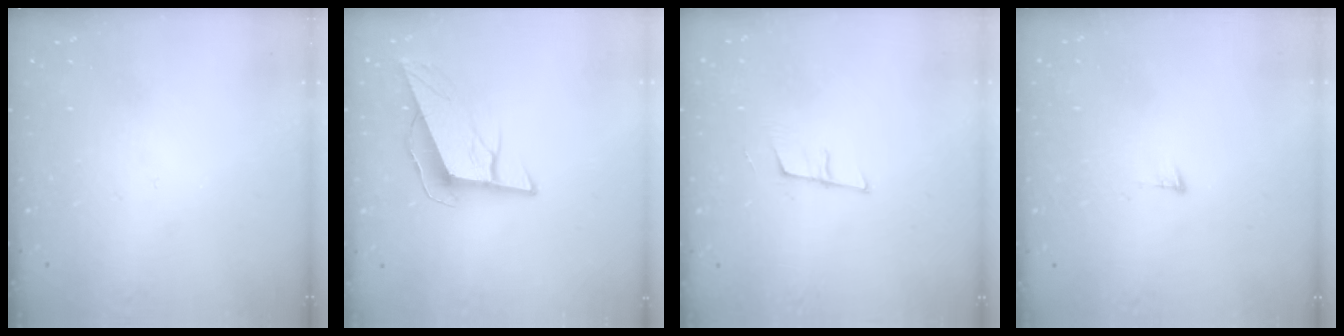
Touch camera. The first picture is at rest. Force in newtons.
{"total": 10.3, "press": 9.8, "slide": 3.0}
{"total": 6.0, "press": 5.4, "slide": 2.5}
{"total": 4.5, "press": 4.5, "slide": 0.3}